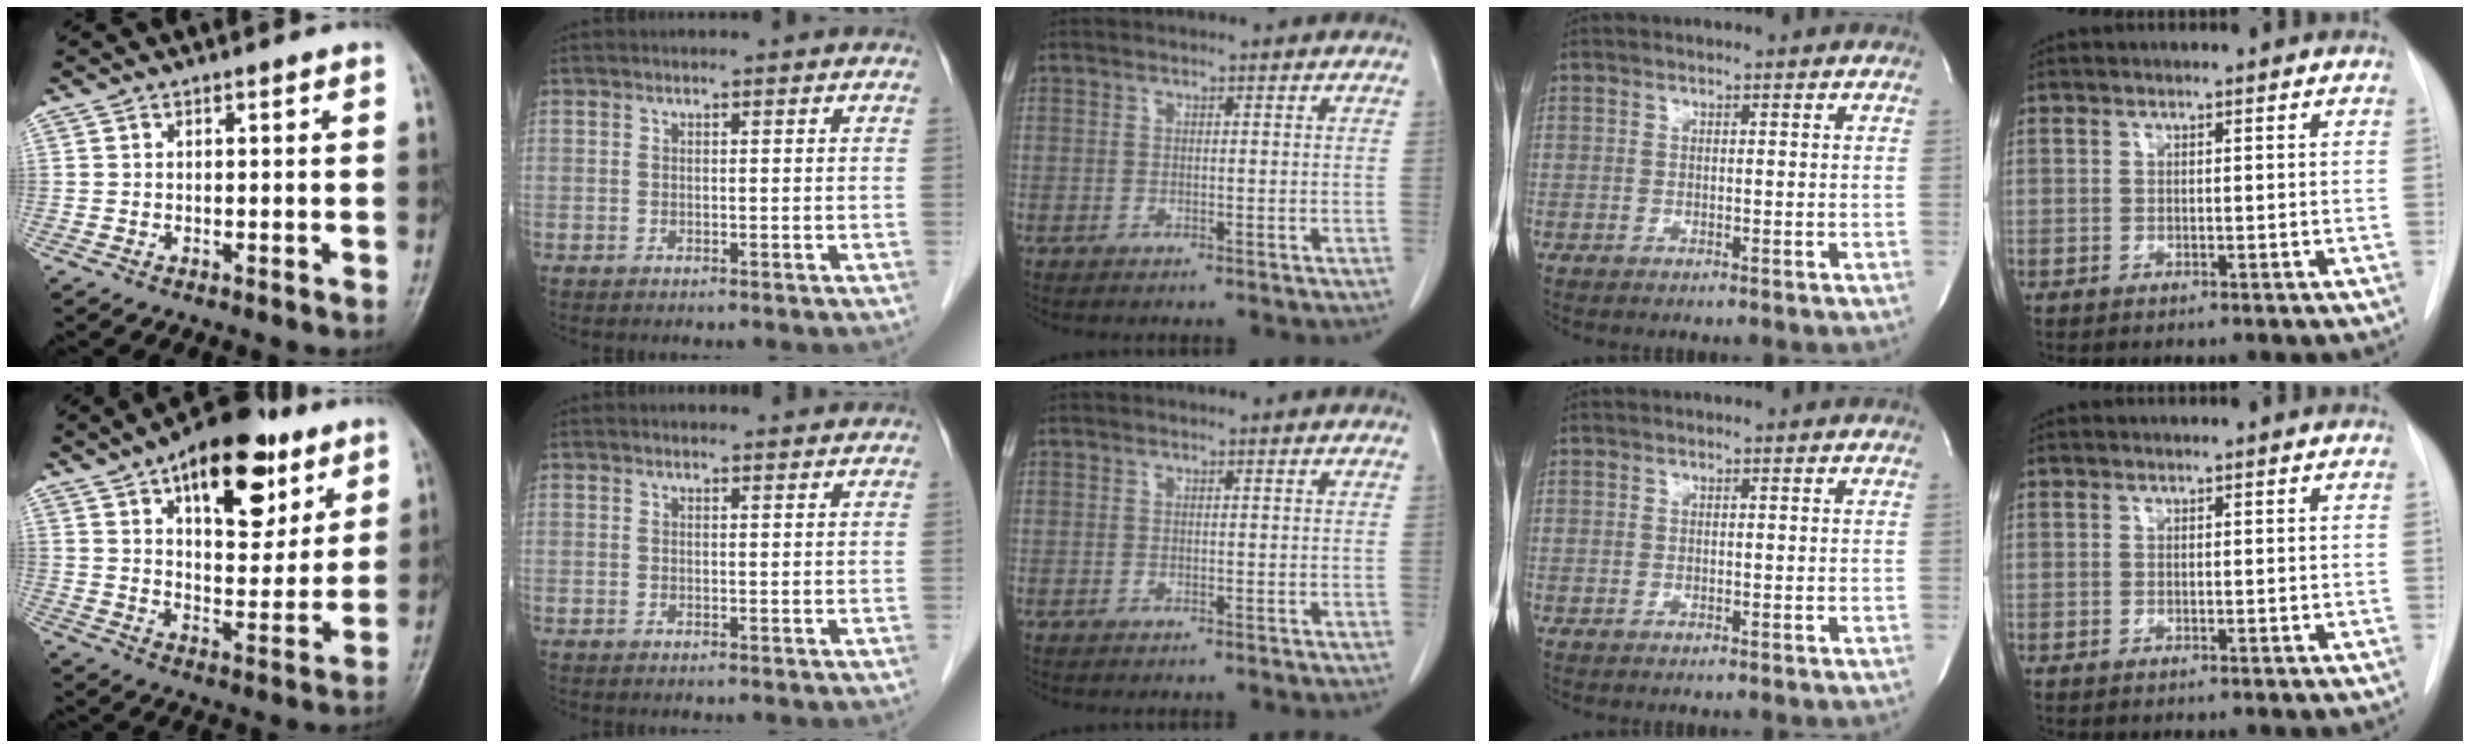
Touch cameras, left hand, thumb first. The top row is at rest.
{"thumb": {"total": 19.8, "force": [10.4, 9.6, 13.9], "torque": [-0.155, -0.037, 0.158]}, "index": {"total": 2.5, "force": [2.4, 0.3, 0.4], "torque": [-0.012, 0.008, 0.029]}}